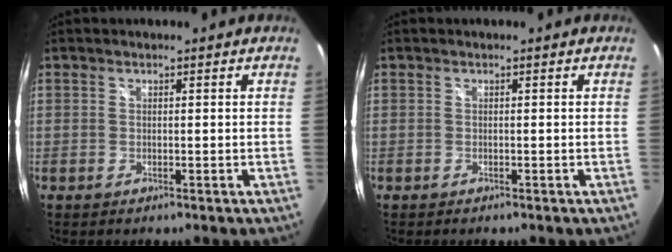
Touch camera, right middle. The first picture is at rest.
{"total": 0.0}